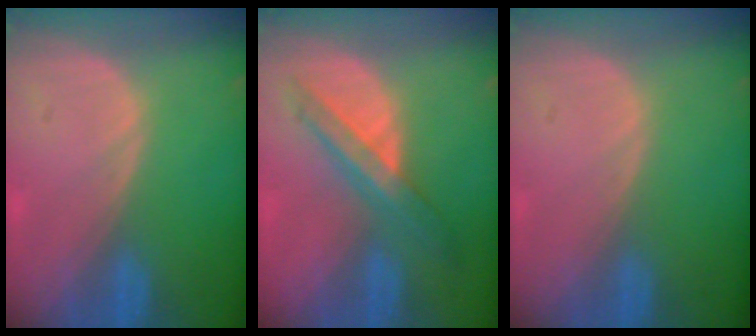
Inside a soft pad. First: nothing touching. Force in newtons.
{"total": 7.2, "press": 6.1, "slide": 3.8}
{"total": 0.0}